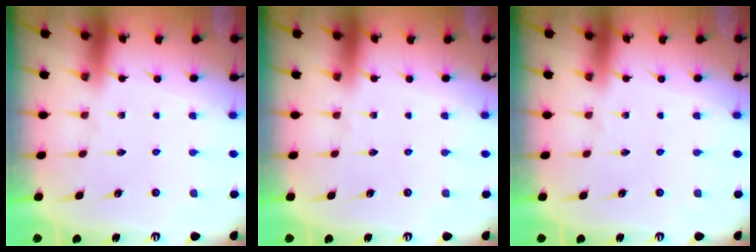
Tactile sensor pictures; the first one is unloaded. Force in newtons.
{"total": 0.0}
{"total": 0.0}